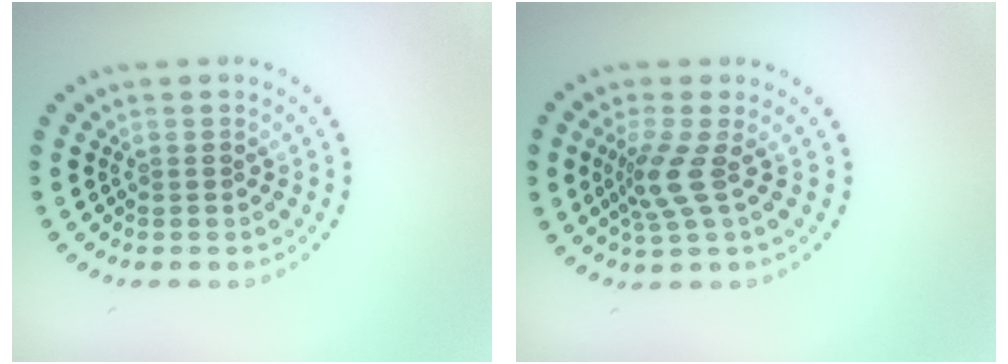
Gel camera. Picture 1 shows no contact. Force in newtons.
{"total": 2.8, "press": 2.0, "slide": 1.9}